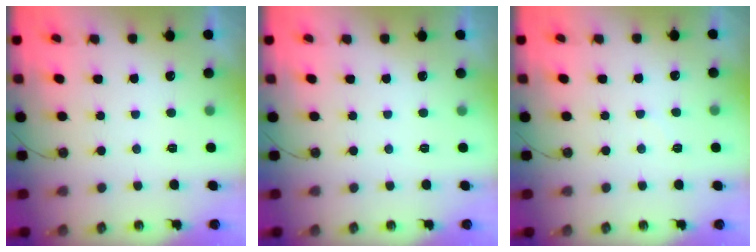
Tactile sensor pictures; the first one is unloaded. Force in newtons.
{"total": 0.0}
{"total": 4.8, "press": 4.8, "slide": 0.6}